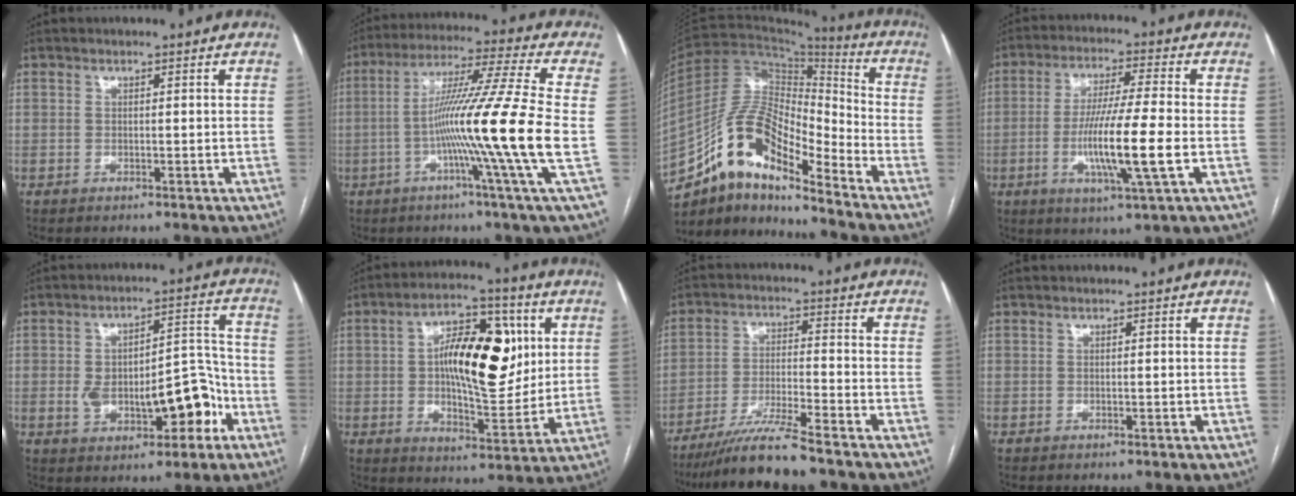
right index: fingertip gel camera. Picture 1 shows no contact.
{"total": 17.2, "force": [-3.1, -3.3, 16.6], "torque": [-0.290, -0.019, -0.070]}
{"total": 14.7, "force": [-10.5, 4.1, 9.4], "torque": [-0.175, 0.037, -0.187]}
{"total": 11.9, "force": [-2.7, -0.1, 11.6], "torque": [-0.221, -0.014, -0.054]}
{"total": 13.4, "force": [-3.6, 6.1, 11.4], "torque": [-0.171, 0.034, -0.038]}
{"total": 15.9, "force": [3.0, 6.4, 14.3], "torque": [-0.230, 0.022, 0.050]}
{"total": 8.7, "force": [-7.4, -0.8, 4.6], "torque": [-0.080, -0.027, -0.134]}
{"total": 0.0}